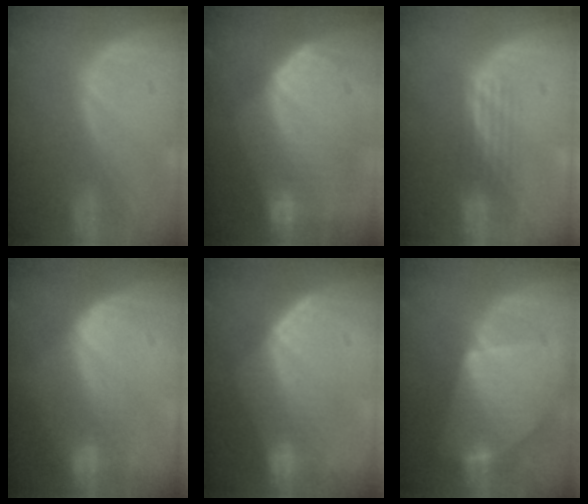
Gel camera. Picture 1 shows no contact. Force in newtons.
{"total": 10.8, "press": 9.5, "slide": 5.2}
{"total": 2.8, "press": 2.5, "slide": 1.3}
{"total": 5.1, "press": 4.8, "slide": 1.4}
{"total": 7.4, "press": 7.2, "slide": 1.7}
{"total": 9.8, "press": 9.7, "slide": 0.7}